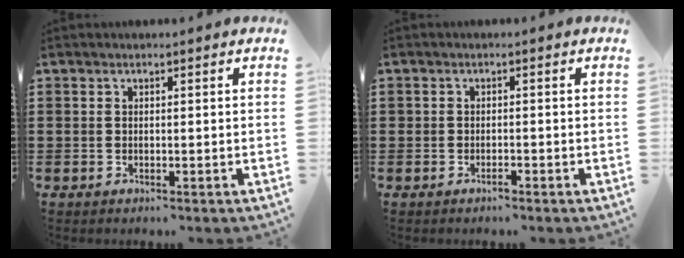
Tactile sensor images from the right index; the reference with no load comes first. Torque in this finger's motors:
{"motor_torque": [-0.54, 0.31, 0.06, 0.03]}